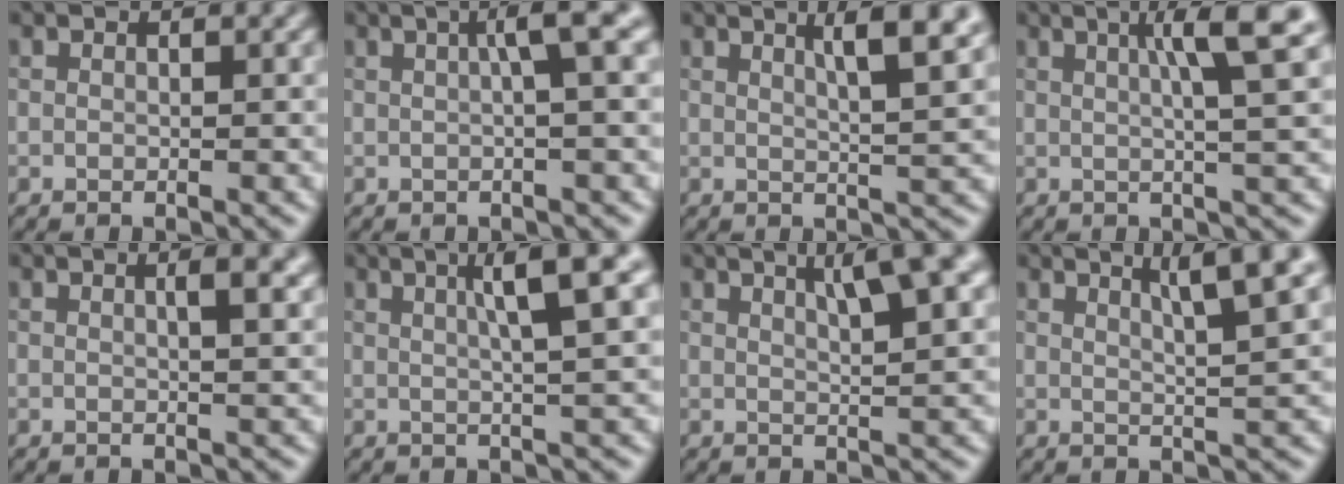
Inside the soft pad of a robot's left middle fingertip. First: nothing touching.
{"total": 3.8, "force": [0.8, 0.5, 3.7], "torque": [-0.049, 0.014, 0.010]}
{"total": 5.5, "force": [2.6, 1.3, 4.6], "torque": [-0.047, 0.011, 0.032]}
{"total": 6.3, "force": [2.0, 1.0, 5.9], "torque": [-0.073, 0.015, 0.028]}
{"total": 3.3, "force": [1.1, 1.1, 3.0], "torque": [-0.025, 0.009, 0.009]}
{"total": 5.9, "force": [2.0, 1.0, 5.4], "torque": [-0.069, 0.016, 0.027]}
{"total": 5.1, "force": [2.8, 0.9, 4.2], "torque": [-0.055, 0.007, 0.043]}
{"total": 5.2, "force": [2.9, 0.7, 4.3], "torque": [-0.056, 0.008, 0.047]}